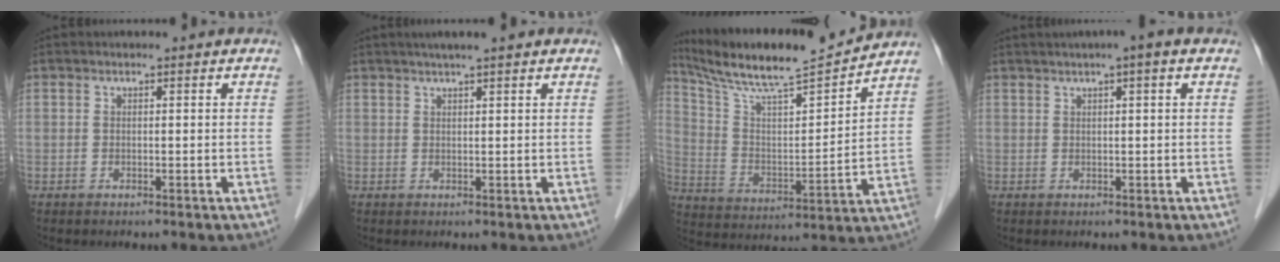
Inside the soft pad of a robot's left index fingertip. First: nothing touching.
{"total": 4.0, "force": [3.1, 0.0, 2.6], "torque": [-0.039, 0.021, 0.048]}
{"total": 17.2, "force": [15.7, 0.0, 6.8], "torque": [-0.131, 0.000, 0.267]}
{"total": 3.5, "force": [2.0, 0.0, 2.9], "torque": [-0.049, 0.013, 0.029]}